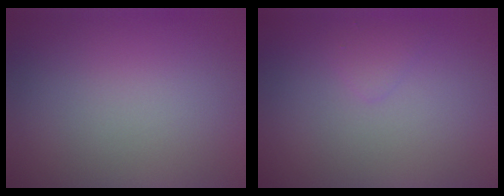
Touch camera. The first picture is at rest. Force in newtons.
{"total": 0.9, "press": 0.9, "slide": 0.0}